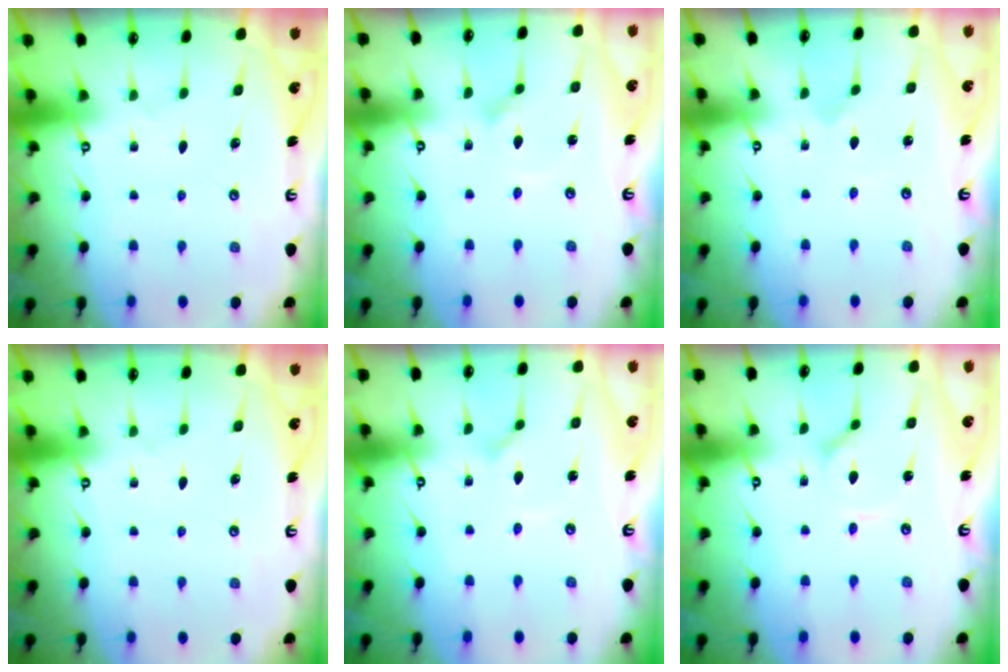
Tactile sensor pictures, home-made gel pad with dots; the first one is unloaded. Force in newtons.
{"total": 2.3, "press": 2.3, "slide": 0.1}
{"total": 0.0}
{"total": 0.0}
{"total": 1.4, "press": 1.4, "slide": 0.1}
{"total": 2.5, "press": 2.5, "slide": 0.3}